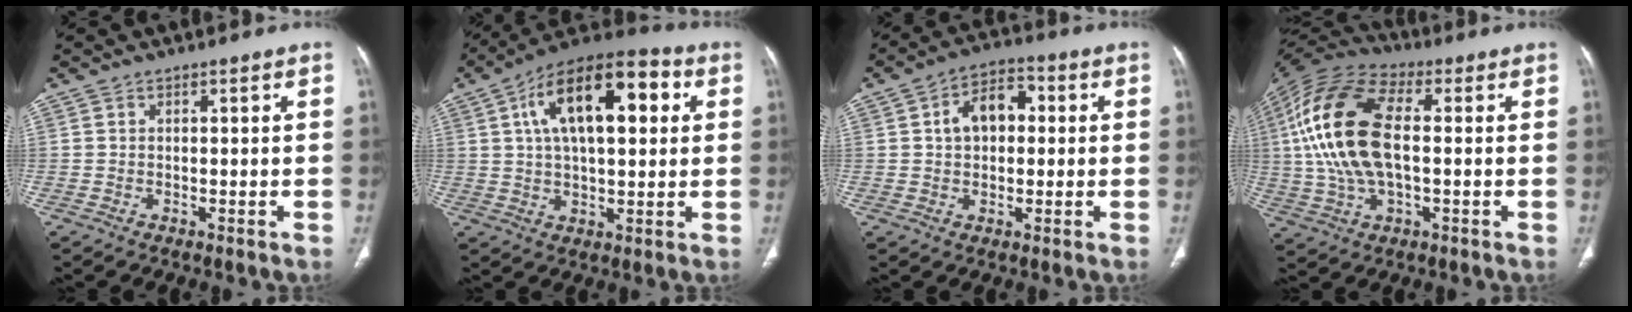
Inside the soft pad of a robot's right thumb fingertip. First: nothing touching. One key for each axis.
{"total": 19.1, "fx": 5.3, "fy": 8.9, "fz": 16.1, "tx": -0.237, "ty": 0.017, "tz": 0.074}
{"total": 8.3, "fx": 1.3, "fy": 5.5, "fz": 6.0, "tx": -0.082, "ty": 0.023, "tz": 0.014}
{"total": 19.9, "fx": 1.3, "fy": 10.0, "fz": 17.1, "tx": -0.362, "ty": 0.018, "tz": 0.019}